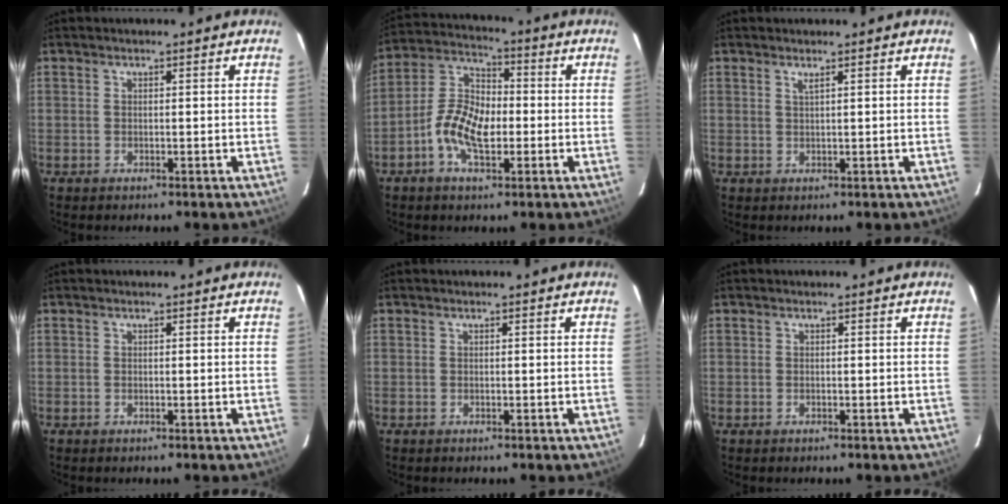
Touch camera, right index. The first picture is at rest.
{"total": 10.4, "force": [-2.9, 5.4, 8.4], "torque": [-0.175, 0.012, -0.060]}
{"total": 0.8, "force": [0.6, -0.3, 0.5], "torque": [-0.008, -0.001, 0.009]}
{"total": 0.0}
{"total": 0.0}
{"total": 0.0}